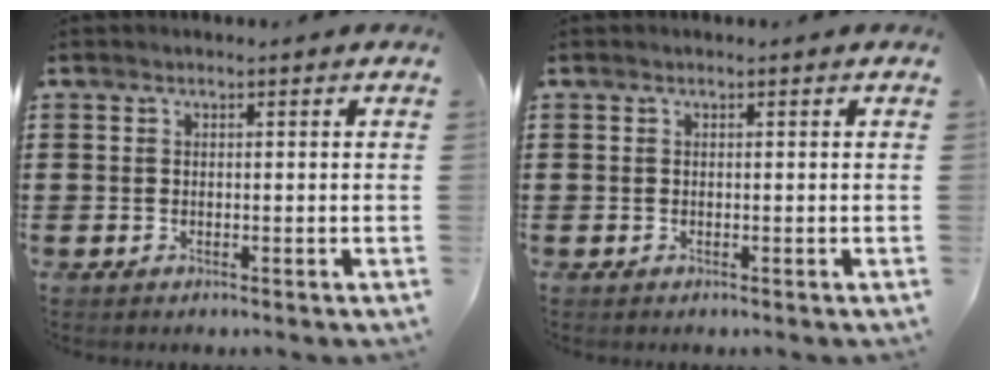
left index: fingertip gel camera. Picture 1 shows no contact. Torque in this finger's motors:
{"motor_torque": [0.00, 0.00, 0.00, 0.00]}